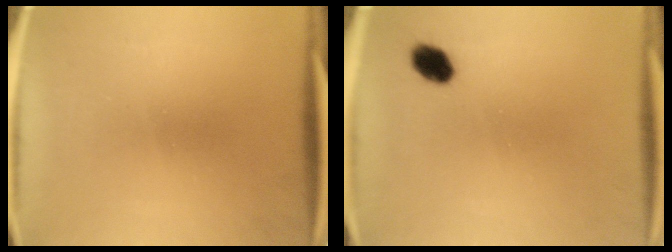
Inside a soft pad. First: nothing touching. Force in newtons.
{"total": 4.0}